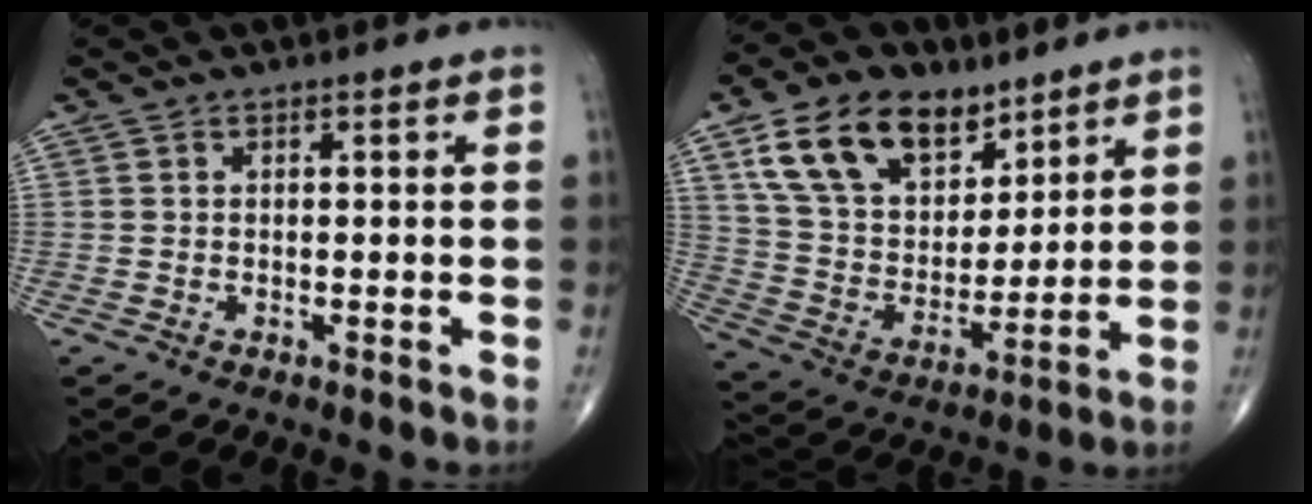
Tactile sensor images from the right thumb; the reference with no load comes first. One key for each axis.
{"total": 18.6, "fx": 10.7, "fy": 11.4, "fz": 10.2, "tx": -0.145, "ty": -0.035, "tz": 0.199}